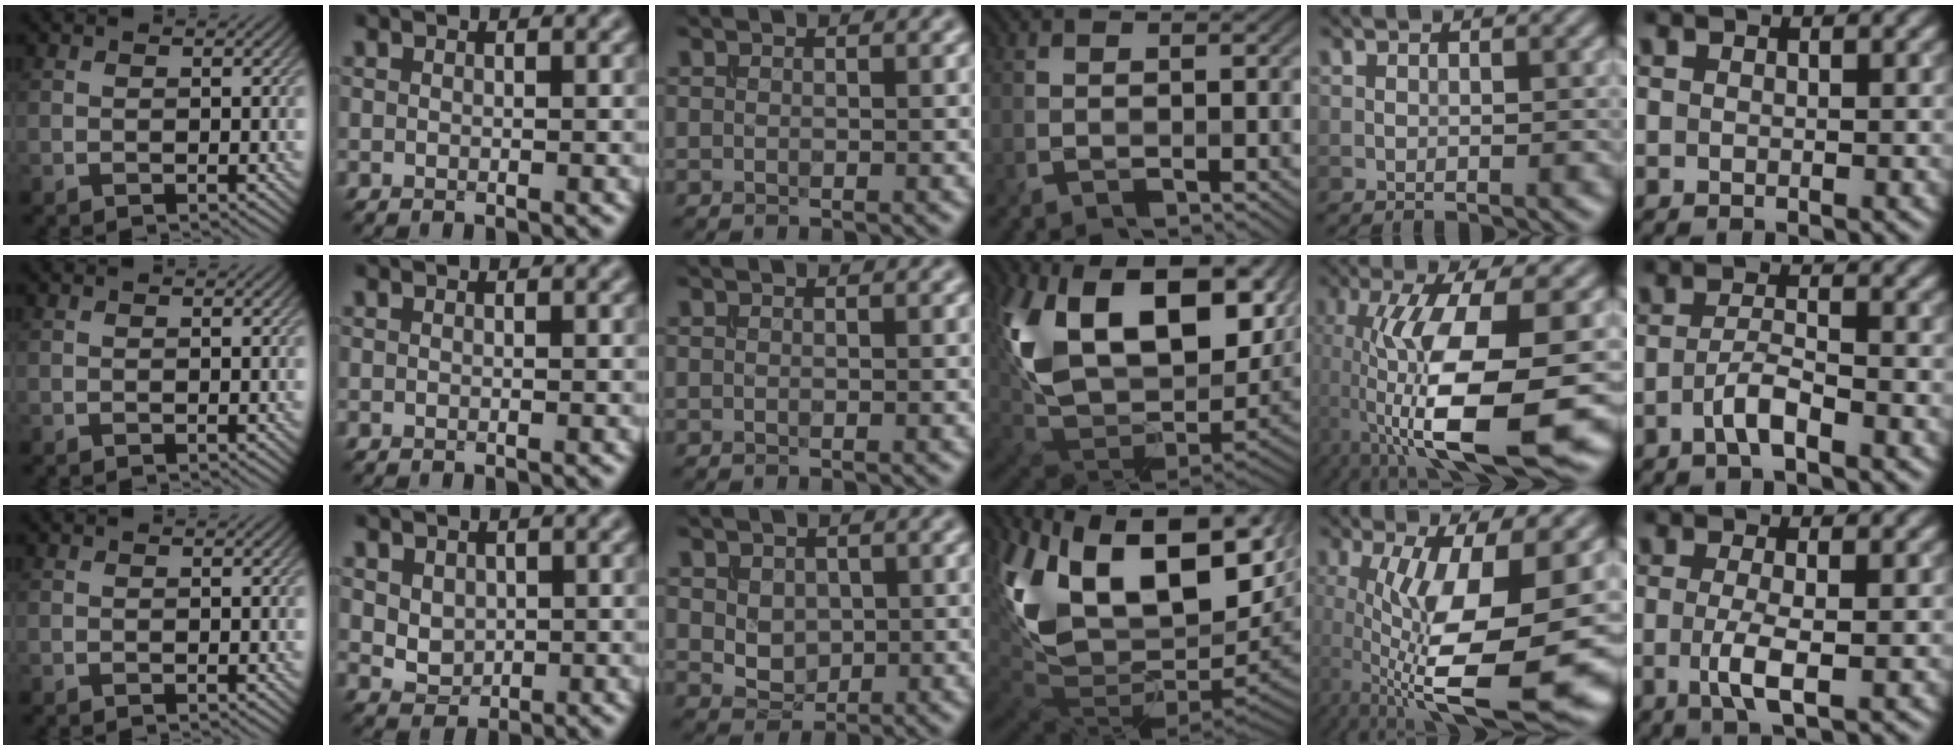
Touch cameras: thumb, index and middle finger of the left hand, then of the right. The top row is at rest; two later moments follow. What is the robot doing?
{"motion": "insert", "object": "drawer"}